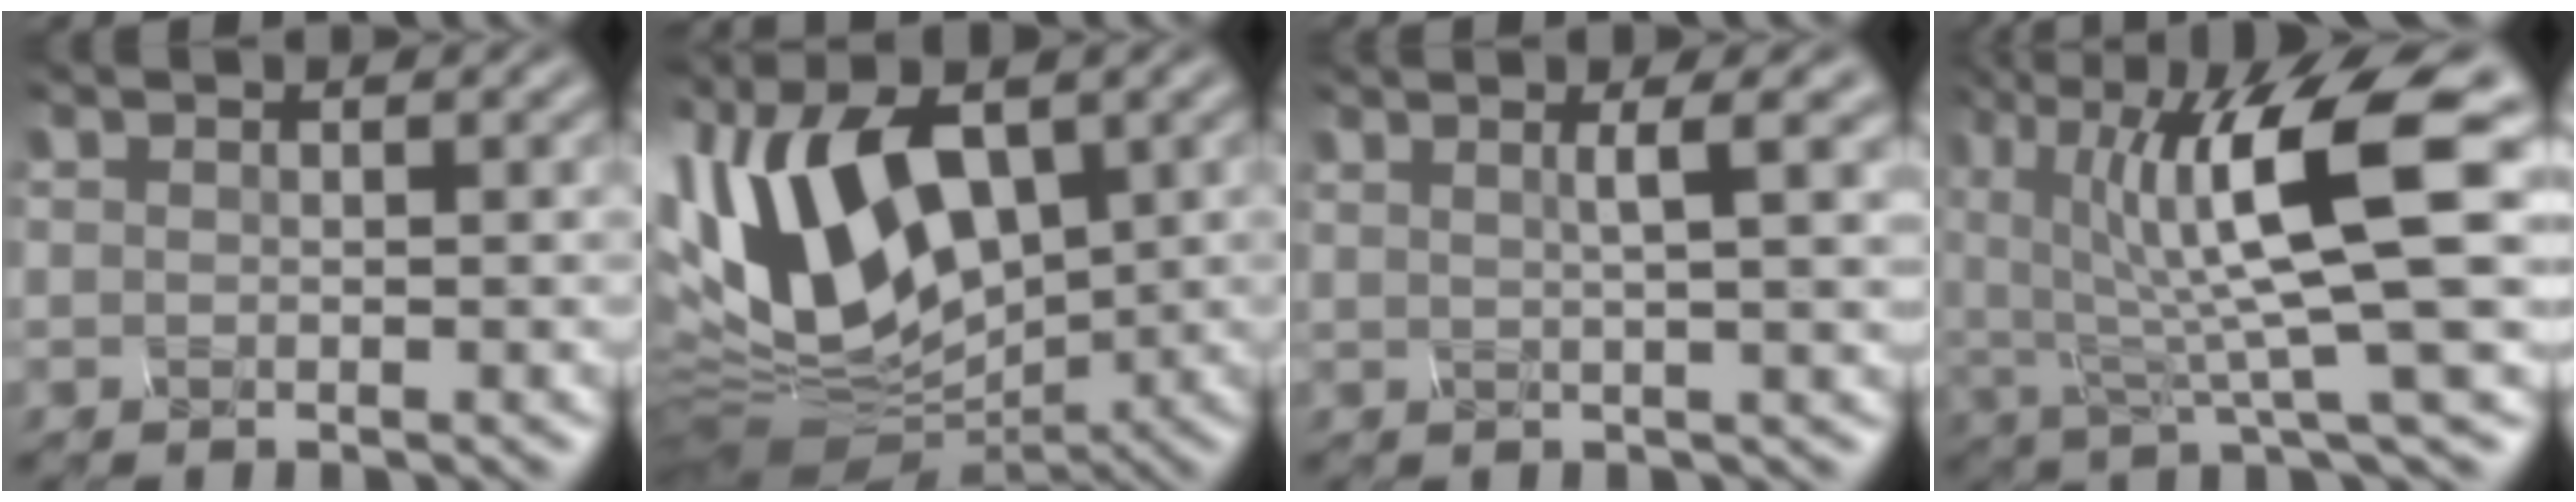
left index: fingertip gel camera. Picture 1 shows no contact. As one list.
[{"total": 13.0, "force": [0.2, 7.0, 10.9], "torque": [-0.224, 0.008, 0.006]}, {"total": 3.3, "force": [1.5, 0.5, 2.9], "torque": [-0.045, 0.015, 0.020]}, {"total": 10.4, "force": [2.1, 2.1, 10.0], "torque": [-0.178, 0.002, 0.053]}]